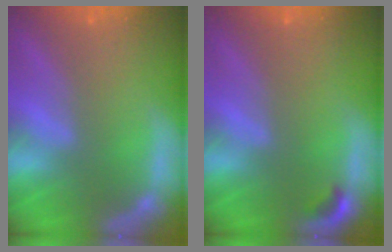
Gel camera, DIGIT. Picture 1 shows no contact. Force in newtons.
{"total": 0.9}